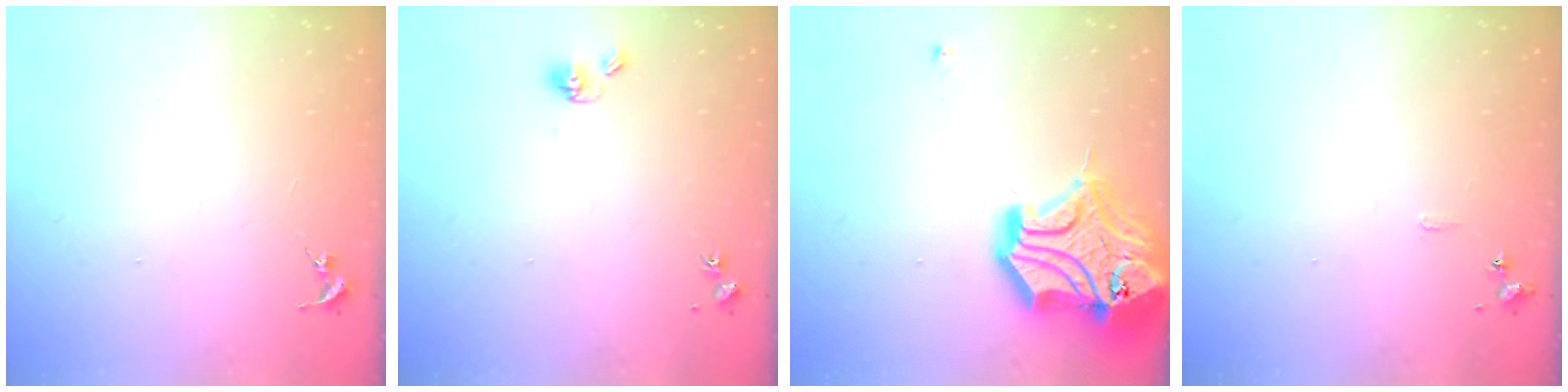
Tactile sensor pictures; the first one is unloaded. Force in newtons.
{"total": 6.0, "press": 5.6, "slide": 2.1}
{"total": 23.5, "press": 23.3, "slide": 3.4}
{"total": 4.5, "press": 4.4, "slide": 0.6}